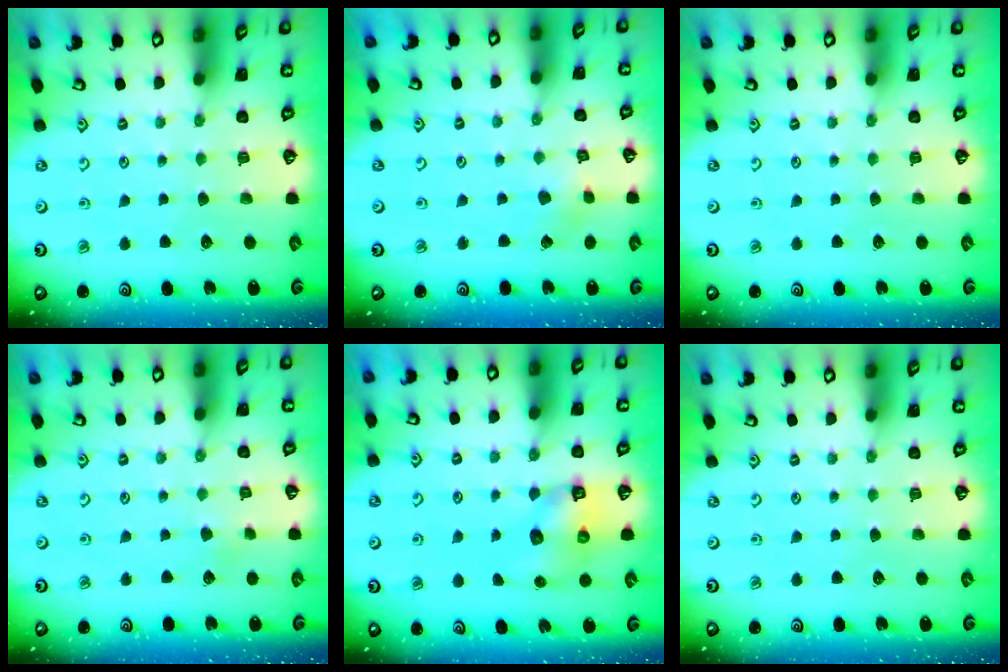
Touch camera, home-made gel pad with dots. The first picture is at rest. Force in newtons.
{"total": 3.0, "press": 3.0, "slide": 0.2}
{"total": 0.0}
{"total": 2.4, "press": 2.4, "slide": 0.3}
{"total": 8.5, "press": 8.5, "slide": 0.7}
{"total": 0.0}